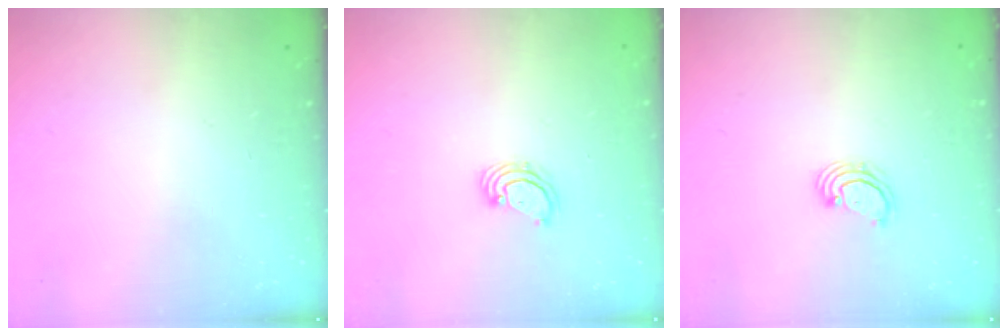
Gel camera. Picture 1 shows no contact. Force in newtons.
{"total": 3.3, "press": 3.3, "slide": 0.2}
{"total": 2.3, "press": 2.3, "slide": 0.1}